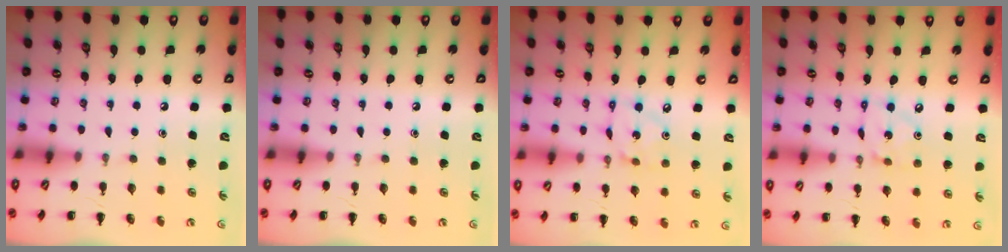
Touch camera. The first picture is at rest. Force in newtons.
{"total": 0.0}
{"total": 3.6, "press": 3.6, "slide": 0.5}
{"total": 3.6, "press": 3.6, "slide": 0.5}